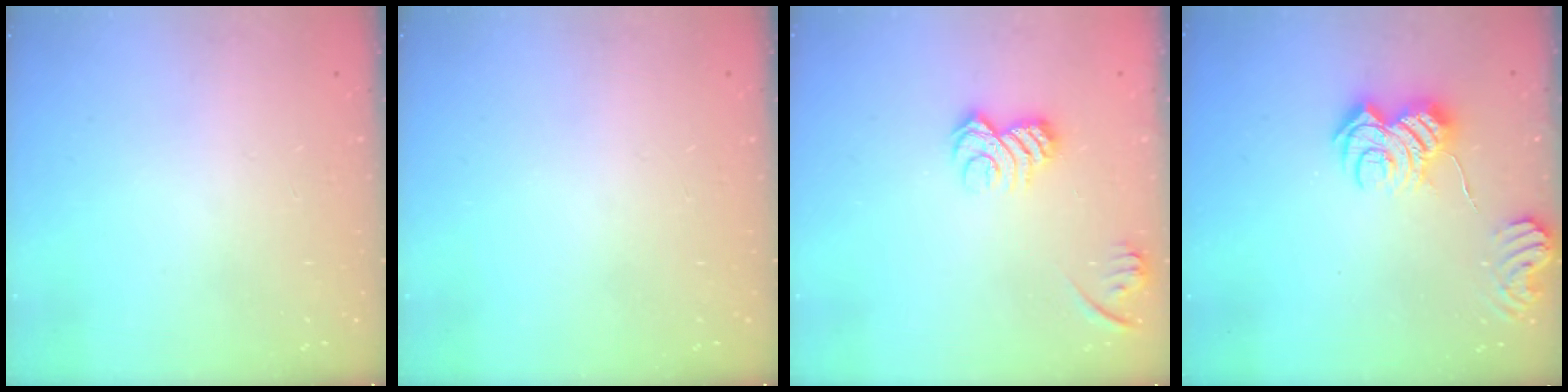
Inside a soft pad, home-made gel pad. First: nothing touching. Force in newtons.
{"total": 0.0}
{"total": 10.4, "press": 10.4, "slide": 0.3}
{"total": 9.7, "press": 9.7, "slide": 0.7}